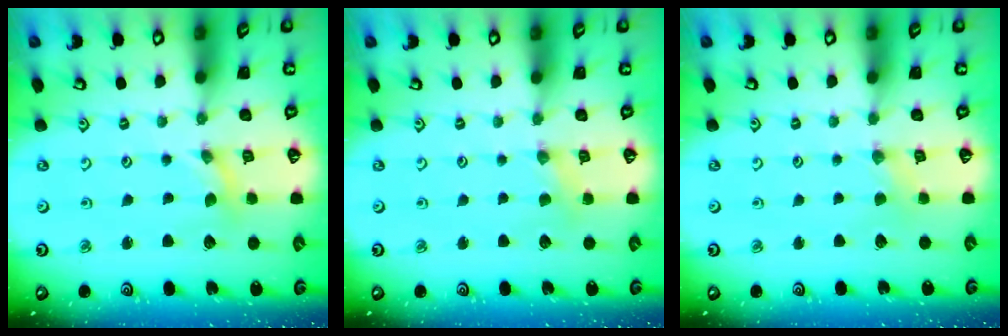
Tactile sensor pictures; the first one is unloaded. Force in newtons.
{"total": 2.4, "press": 2.4, "slide": 0.3}
{"total": 2.0, "press": 2.0, "slide": 0.4}